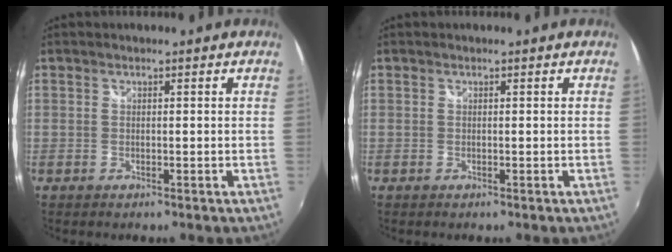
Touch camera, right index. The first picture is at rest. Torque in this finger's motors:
{"motor_torque": [0.00, 0.00, -0.01, 0.00]}